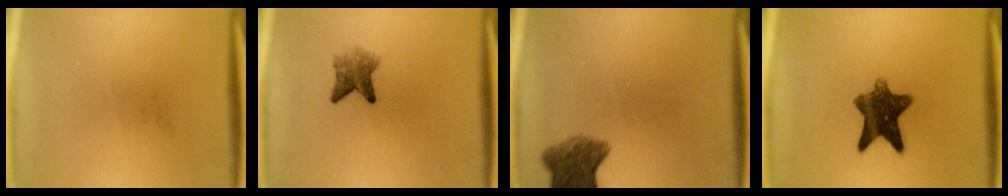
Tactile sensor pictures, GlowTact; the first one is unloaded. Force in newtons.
{"total": 3.6}
{"total": 6.4}
{"total": 9.5}